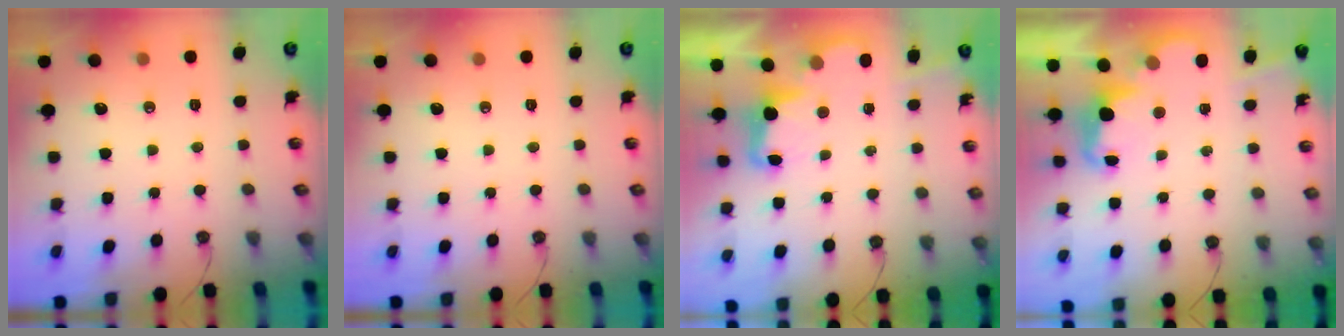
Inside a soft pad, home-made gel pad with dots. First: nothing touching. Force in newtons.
{"total": 0.0}
{"total": 3.2, "press": 3.1, "slide": 0.7}
{"total": 2.3, "press": 2.3, "slide": 0.5}